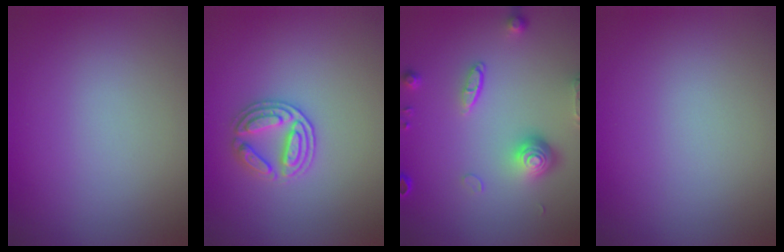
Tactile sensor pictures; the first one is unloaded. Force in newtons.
{"total": 2.7, "press": 2.6, "slide": 0.7}
{"total": 4.5, "press": 3.1, "slide": 3.2}
{"total": 0.0}